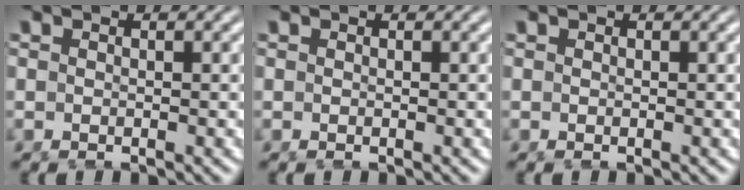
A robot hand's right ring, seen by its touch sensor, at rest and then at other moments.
{"total": 0.0}
{"total": 0.0}